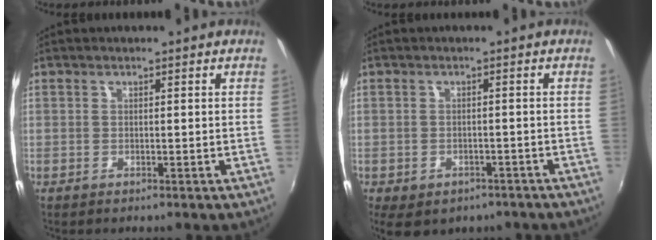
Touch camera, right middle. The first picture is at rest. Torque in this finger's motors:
{"motor_torque": [1.08, -1.06, 0.50, 0.14]}